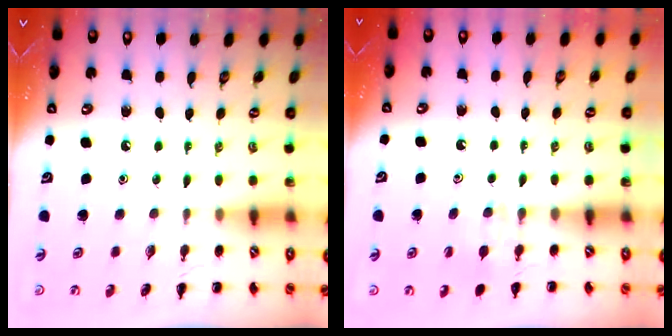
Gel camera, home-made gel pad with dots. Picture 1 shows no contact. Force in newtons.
{"total": 4.8, "press": 4.6, "slide": 1.6}